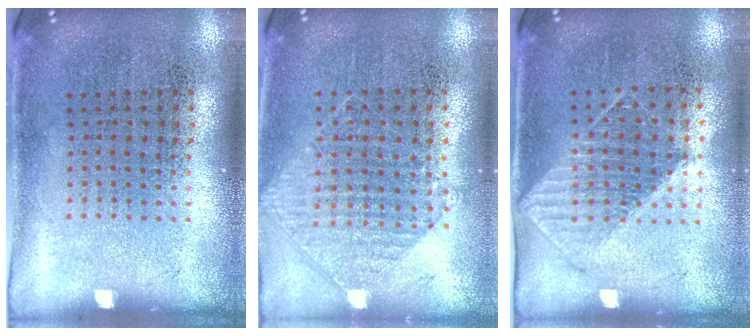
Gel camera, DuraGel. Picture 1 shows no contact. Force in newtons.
{"total": 0.9, "press": 0.8, "slide": 0.3}
{"total": 1.0, "press": 0.9, "slide": 0.3}